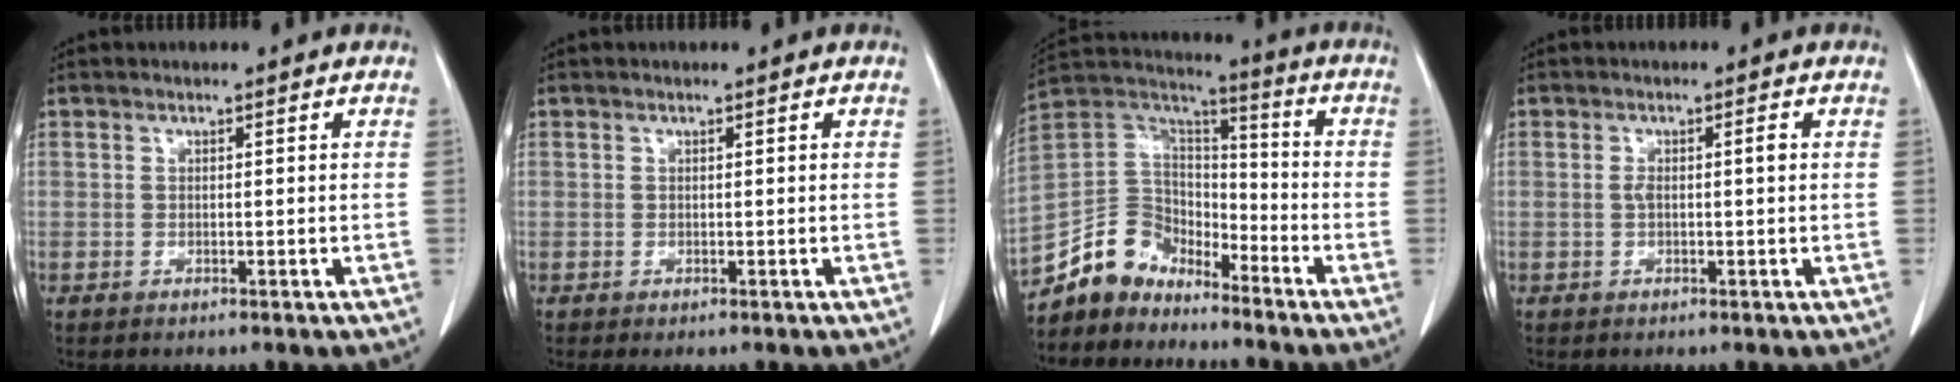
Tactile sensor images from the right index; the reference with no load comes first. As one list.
[{"total": 0.9, "force": [-0.5, 0.5, 0.5], "torque": [-0.008, 0.000, -0.002]}, {"total": 10.7, "force": [-8.9, 5.8, 1.6], "torque": [-0.039, 0.055, -0.170]}, {"total": 2.0, "force": [-0.1, 0.3, 2.0], "torque": [-0.037, 0.005, 0.000]}]